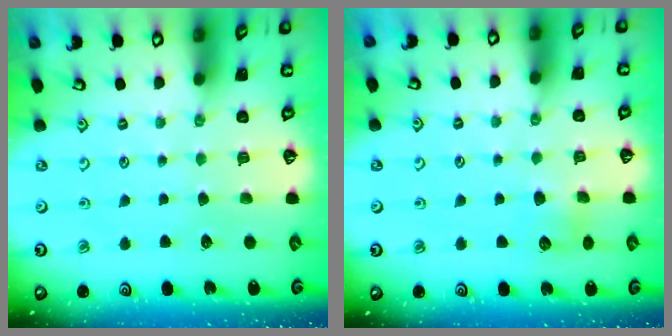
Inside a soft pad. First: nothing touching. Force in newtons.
{"total": 4.9, "press": 4.8, "slide": 0.6}